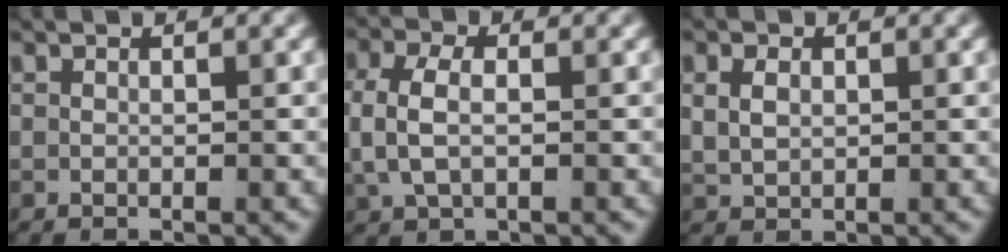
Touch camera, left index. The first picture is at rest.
{"total": 3.5, "force": [0.3, 2.0, 2.8], "torque": [-0.075, -0.008, 0.015]}
{"total": 2.2, "force": [0.7, 1.5, 1.4], "torque": [-0.029, -0.003, 0.023]}